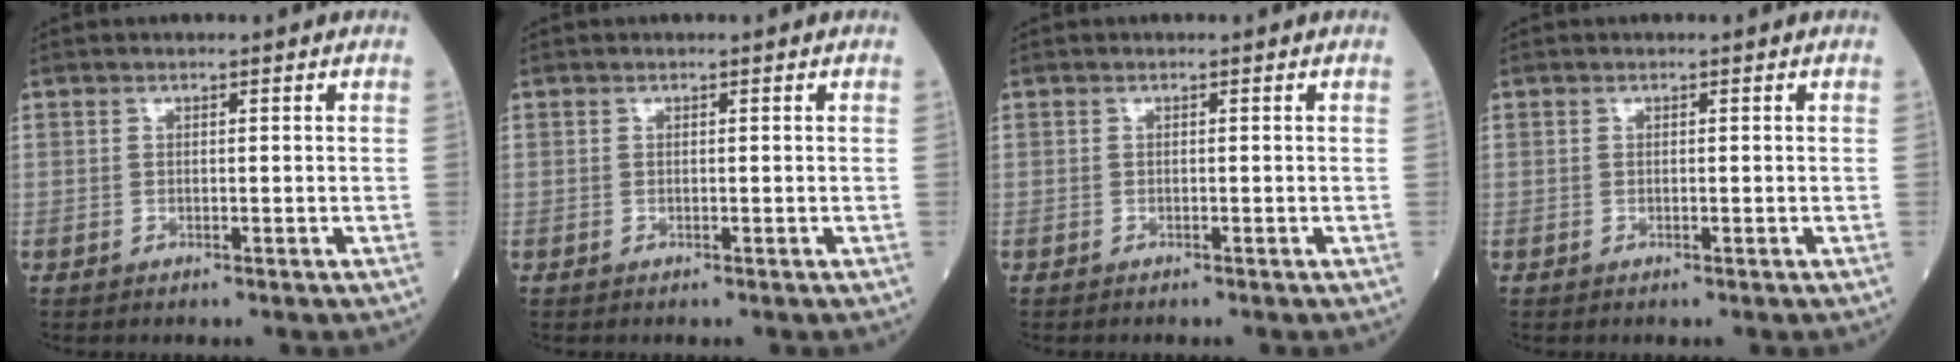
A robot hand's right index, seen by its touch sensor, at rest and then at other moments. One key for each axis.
{"total": 0.0}
{"total": 0.0}
{"total": 0.0}